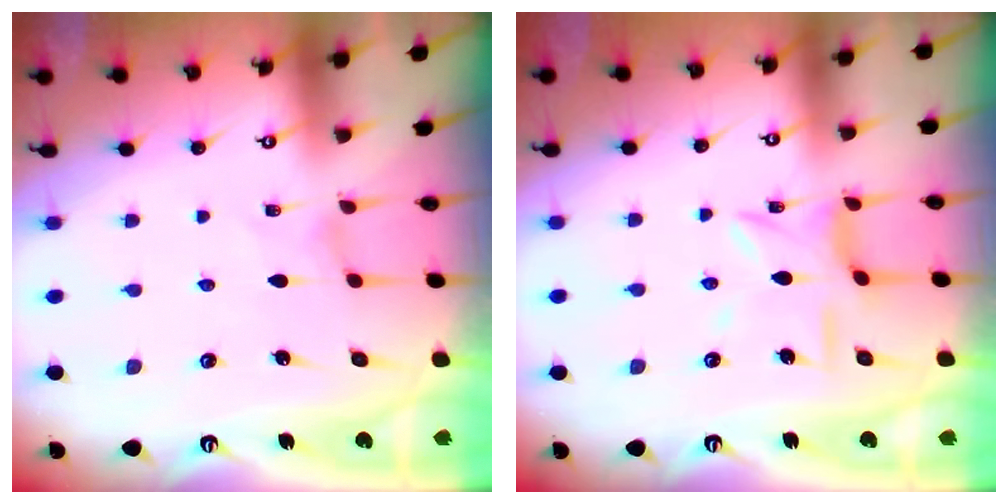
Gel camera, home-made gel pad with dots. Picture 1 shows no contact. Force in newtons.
{"total": 6.3, "press": 6.3, "slide": 0.3}